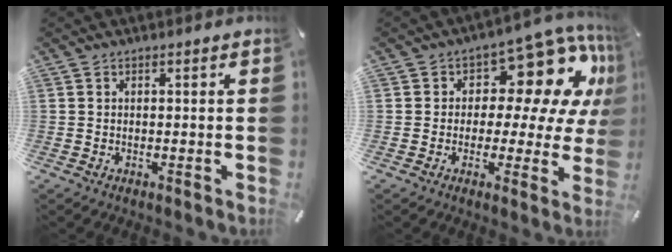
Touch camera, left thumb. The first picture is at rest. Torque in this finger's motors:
{"motor_torque": [0.44, 0.40, 0.68, 0.13, 0.03]}